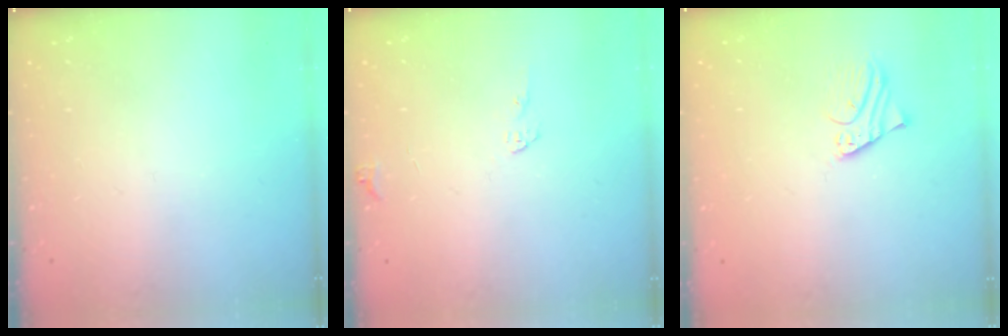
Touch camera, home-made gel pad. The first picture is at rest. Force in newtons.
{"total": 5.5, "press": 5.4, "slide": 0.5}
{"total": 1.7, "press": 1.6, "slide": 0.1}